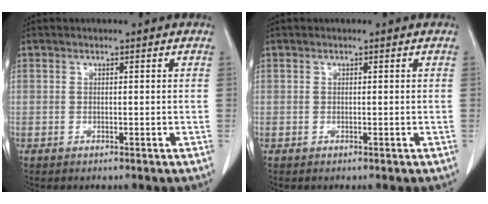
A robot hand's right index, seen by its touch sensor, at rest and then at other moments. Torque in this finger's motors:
{"motor_torque": [-0.01, 0.00, 0.00, 0.00]}